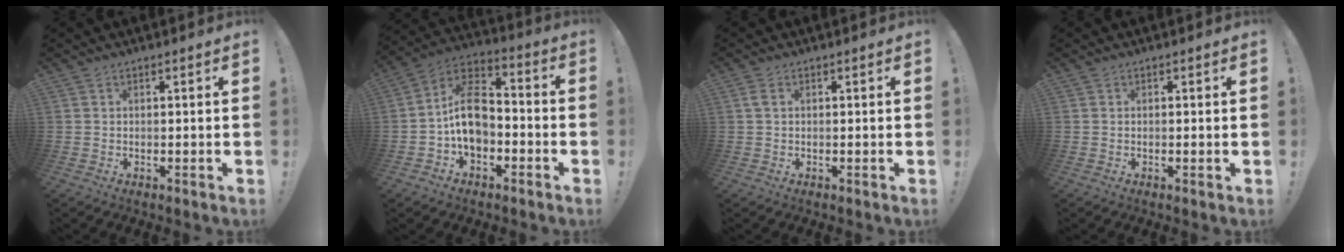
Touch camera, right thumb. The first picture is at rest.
{"total": 13.0, "force": [-1.9, 9.4, 8.7], "torque": [-0.148, 0.025, -0.029]}
{"total": 1.2, "force": [0.3, 0.5, 1.1], "torque": [-0.018, 0.000, 0.004]}
{"total": 0.0}